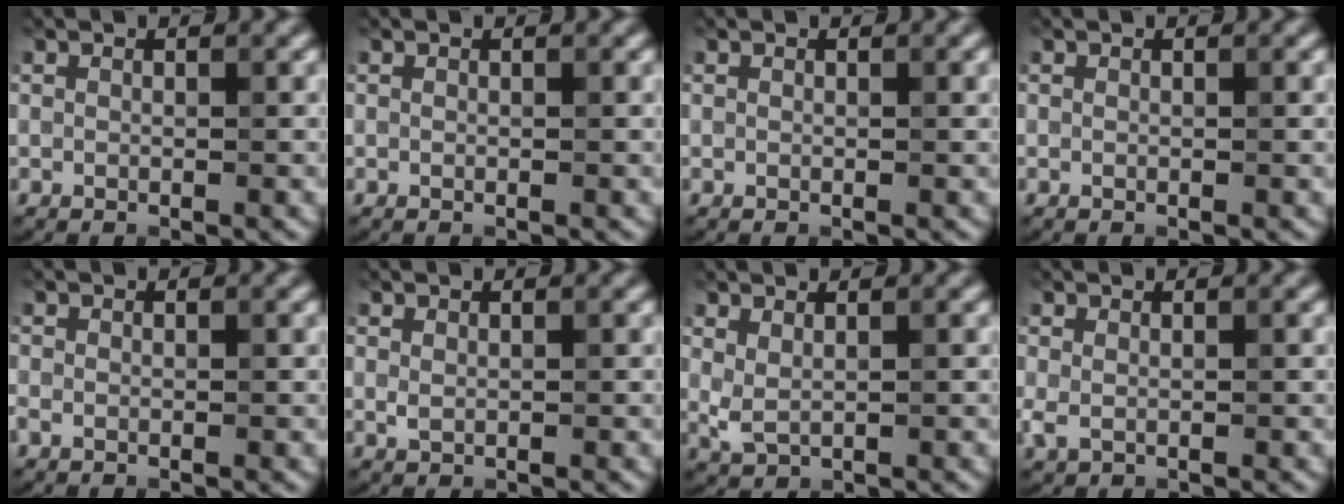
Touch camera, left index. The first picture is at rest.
{"total": 0.0}
{"total": 0.5, "force": [0.2, 0.1, 0.5], "torque": [-0.005, 0.002, 0.002]}
{"total": 0.0}
{"total": 0.6, "force": [-0.3, 0.4, 0.4], "torque": [-0.010, -0.002, -0.006]}
{"total": 0.7, "force": [0.2, 0.4, 0.5], "torque": [-0.013, -0.002, 0.008]}
{"total": 1.4, "force": [0.9, 0.6, 1.0], "torque": [-0.026, -0.005, 0.022]}
{"total": 1.1, "force": [0.0, 0.6, 0.9], "torque": [-0.020, -0.002, 0.002]}